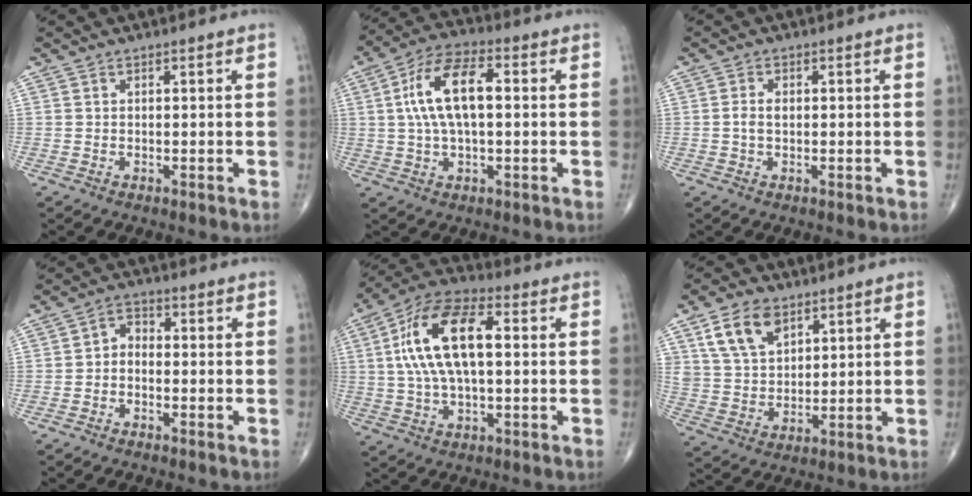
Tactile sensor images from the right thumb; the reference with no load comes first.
{"total": 12.7, "force": [1.6, 5.8, 11.2], "torque": [-0.214, 0.025, 0.025]}
{"total": 2.0, "force": [0.0, 1.1, 1.6], "torque": [-0.035, 0.004, -0.004]}
{"total": 3.3, "force": [-0.8, 2.4, 2.1], "torque": [-0.022, 0.020, -0.028]}
{"total": 16.4, "force": [2.3, 7.6, 14.4], "torque": [-0.277, 0.029, 0.038]}
{"total": 10.2, "force": [5.4, 6.4, 5.8], "torque": [-0.090, -0.020, 0.108]}